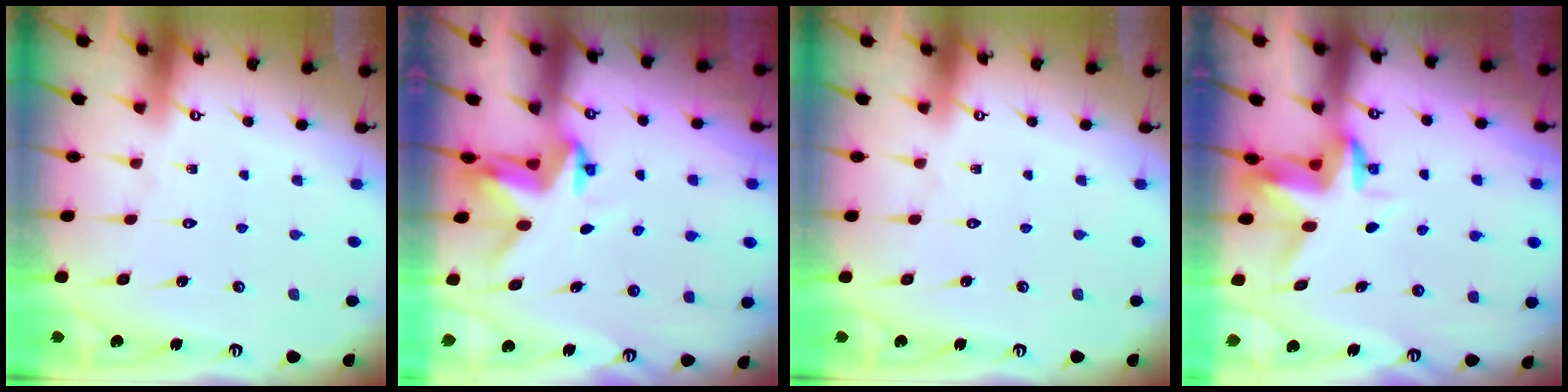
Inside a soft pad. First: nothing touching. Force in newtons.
{"total": 3.4, "press": 3.4, "slide": 0.1}
{"total": 0.0}
{"total": 3.2, "press": 3.2, "slide": 0.4}